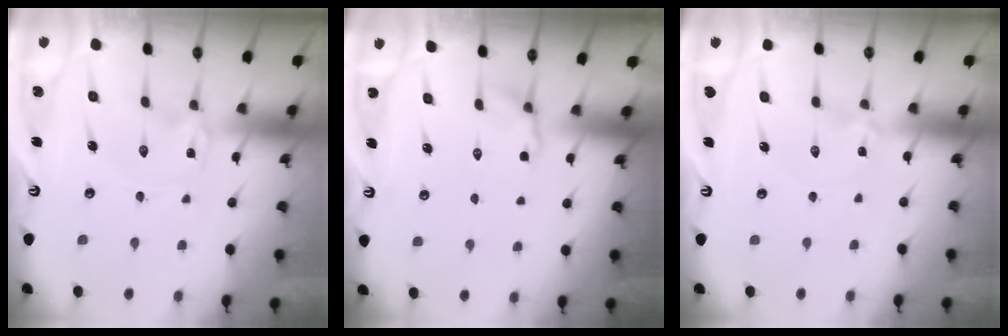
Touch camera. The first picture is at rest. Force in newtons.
{"total": 2.5, "press": 1.9, "slide": 1.6}
{"total": 0.0}